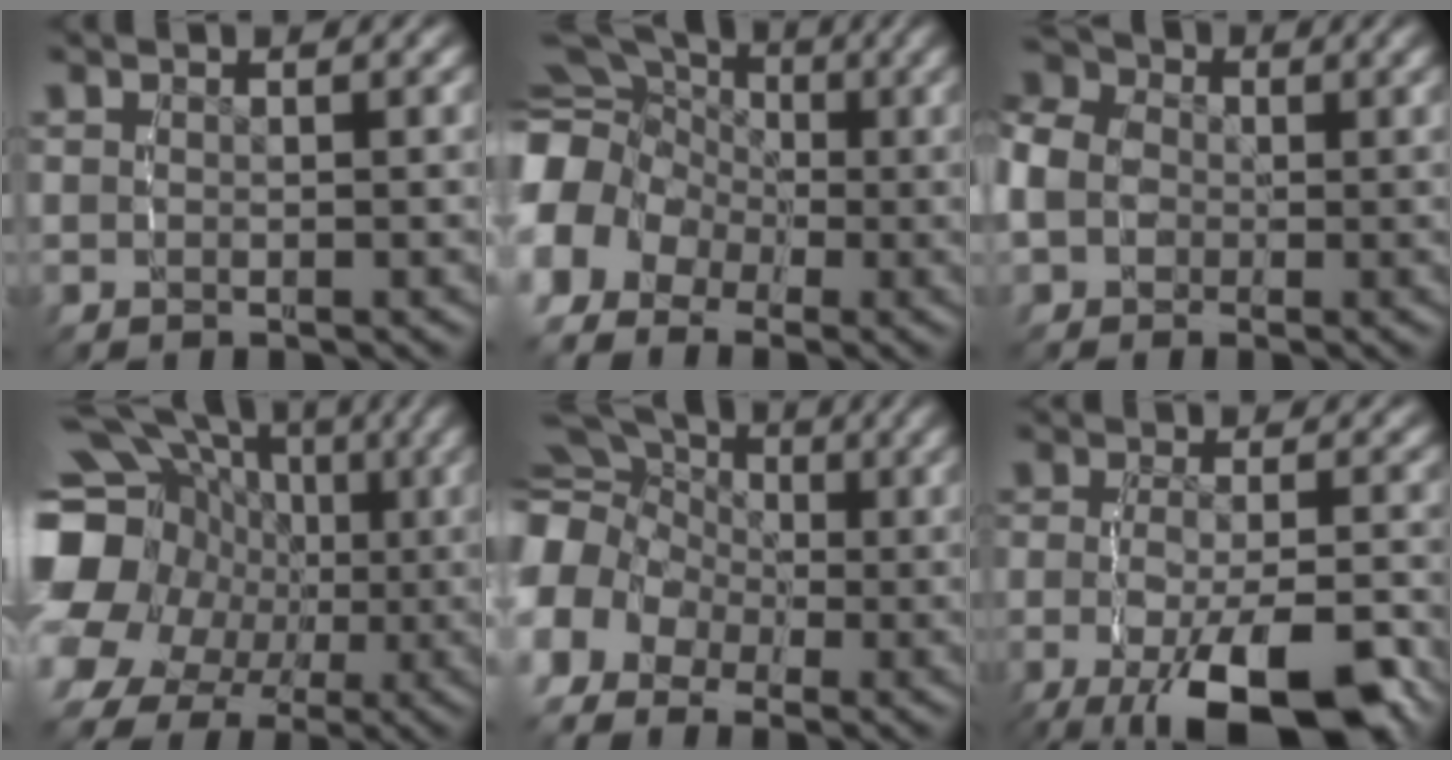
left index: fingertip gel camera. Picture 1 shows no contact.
{"total": 10.5, "force": [0.2, 8.9, 5.6], "torque": [-0.119, -0.015, -0.004]}
{"total": 9.6, "force": [2.9, 7.8, 4.9], "torque": [-0.102, 0.024, 0.019]}
{"total": 13.1, "force": [1.0, 10.8, 7.3], "torque": [-0.146, -0.024, 0.017]}
{"total": 11.4, "force": [0.8, 9.8, 5.6], "torque": [-0.119, -0.012, -0.001]}
{"total": 9.2, "force": [-5.3, 3.4, 6.7], "torque": [-0.123, -0.036, -0.063]}